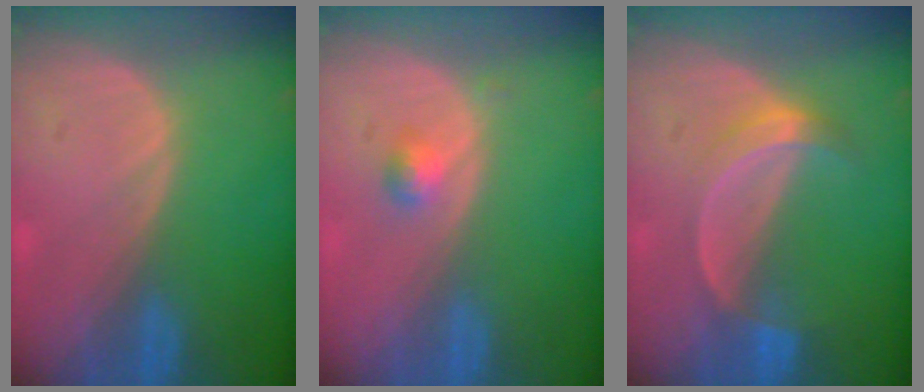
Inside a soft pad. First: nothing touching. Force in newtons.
{"total": 2.0, "press": 1.8, "slide": 0.8}
{"total": 5.2, "press": 4.7, "slide": 2.2}